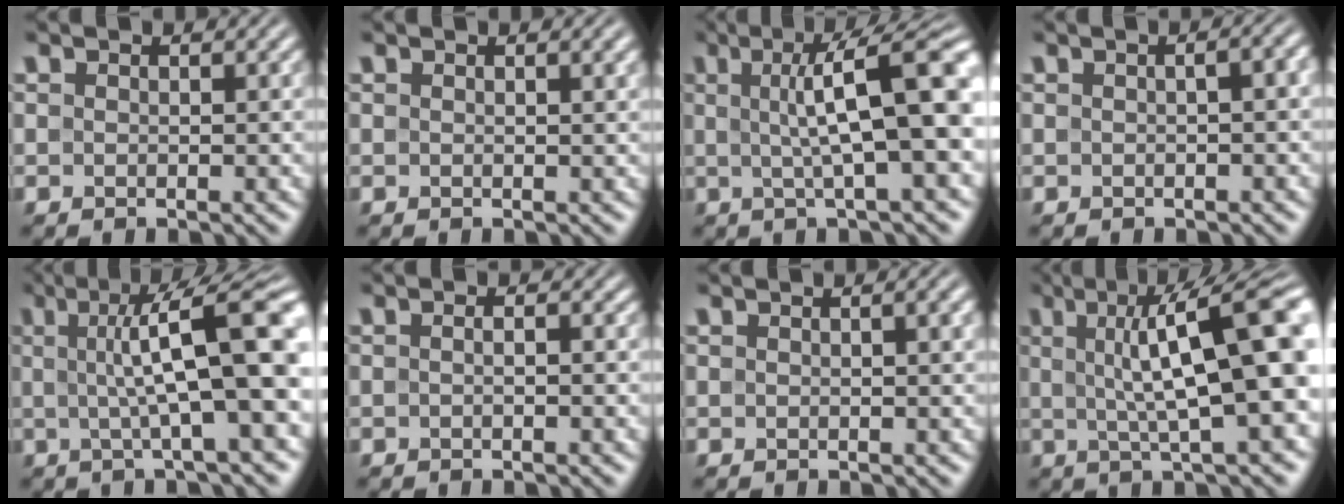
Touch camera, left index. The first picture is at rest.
{"total": 1.4, "force": [0.8, 0.5, 1.1], "torque": [-0.011, 0.000, 0.015]}
{"total": 10.0, "force": [1.5, 2.1, 9.6], "torque": [-0.135, 0.012, 0.019]}
{"total": 4.9, "force": [1.5, 2.4, 4.0], "torque": [-0.032, 0.025, 0.003]}
{"total": 10.9, "force": [1.1, 2.4, 10.6], "torque": [-0.147, 0.015, 0.011]}
{"total": 1.9, "force": [0.5, 1.1, 1.4], "torque": [-0.010, 0.018, -0.016]}
{"total": 2.3, "force": [1.0, 0.9, 1.9], "torque": [-0.016, 0.003, 0.009]}
{"total": 11.2, "force": [1.8, 2.6, 10.7], "torque": [-0.156, 0.013, 0.026]}